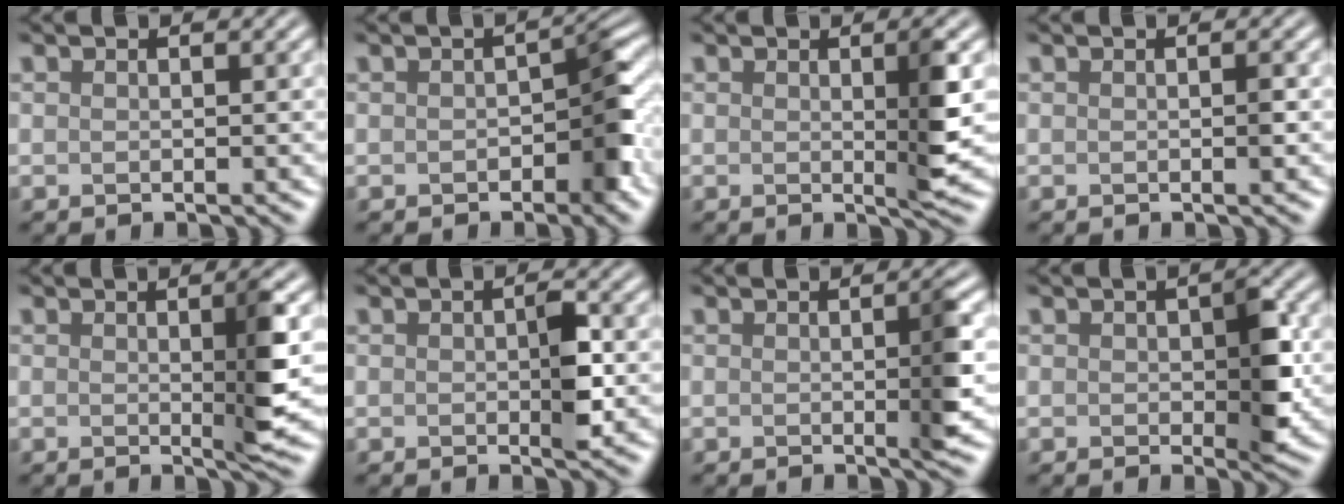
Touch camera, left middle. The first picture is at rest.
{"total": 4.4, "force": [-1.0, 2.4, 3.6], "torque": [-0.031, 0.005, -0.017]}
{"total": 3.0, "force": [0.3, 0.3, 2.9], "torque": [-0.044, -0.009, 0.001]}
{"total": 0.7, "force": [0.0, 0.0, 0.7], "torque": [-0.011, 0.001, 0.000]}
{"total": 3.5, "force": [0.2, 0.4, 3.5], "torque": [-0.051, -0.010, 0.002]}
{"total": 2.6, "force": [-0.1, 1.0, 2.4], "torque": [-0.035, -0.001, -0.002]}
{"total": 2.9, "force": [0.0, 0.3, 2.9], "torque": [-0.041, -0.004, -0.003]}
{"total": 4.0, "force": [0.0, 1.8, 3.5], "torque": [-0.049, -0.002, 0.003]}